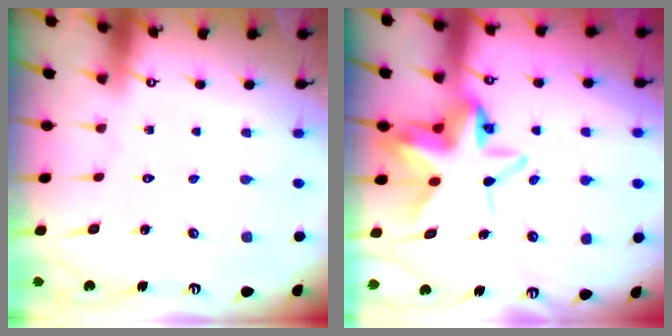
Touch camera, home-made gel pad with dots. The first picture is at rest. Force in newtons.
{"total": 12.4, "press": 12.2, "slide": 2.1}